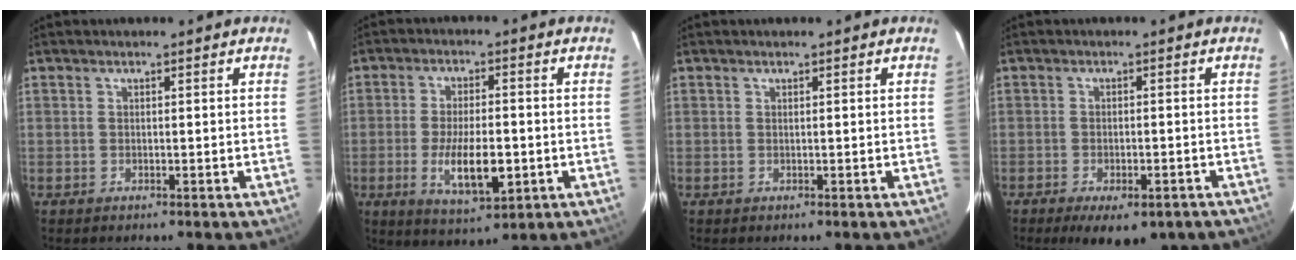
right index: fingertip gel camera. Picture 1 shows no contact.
{"total": 10.5, "force": [-2.7, 3.7, 9.4], "torque": [-0.181, -0.016, -0.042]}
{"total": 0.0}
{"total": 9.2, "force": [-6.3, 3.6, 5.7], "torque": [-0.111, -0.022, -0.082]}